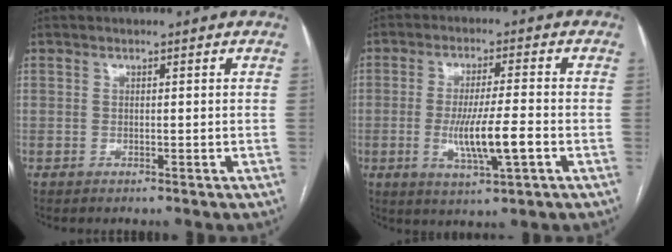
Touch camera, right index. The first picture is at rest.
{"total": 8.7, "force": [-2.2, 0.5, 8.4], "torque": [-0.155, -0.013, -0.037]}